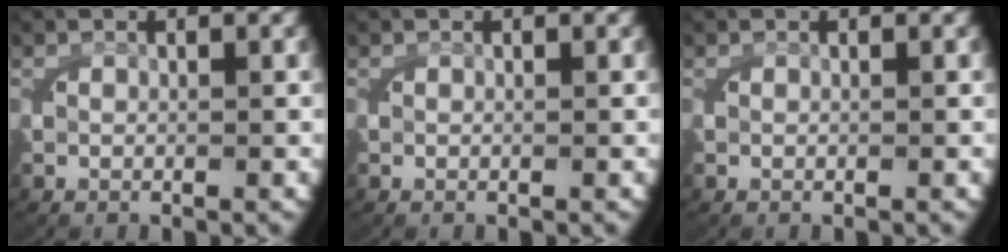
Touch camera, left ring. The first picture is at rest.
{"total": 0.0}
{"total": 0.0}